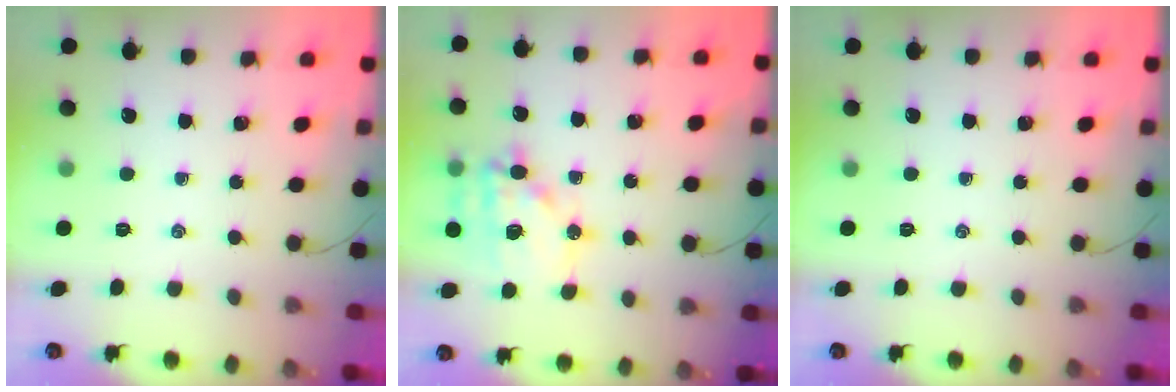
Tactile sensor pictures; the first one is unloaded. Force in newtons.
{"total": 15.6, "press": 15.2, "slide": 3.4}
{"total": 0.0}